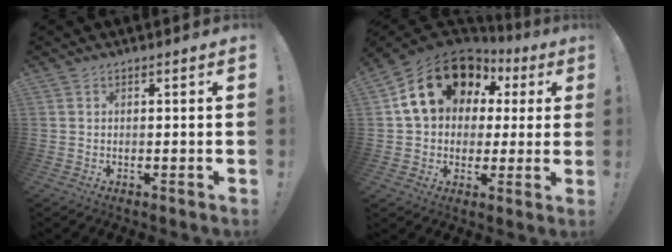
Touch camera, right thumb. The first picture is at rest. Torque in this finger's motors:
{"motor_torque": [1.74, 3.04, 0.92, -0.55, 0.24]}